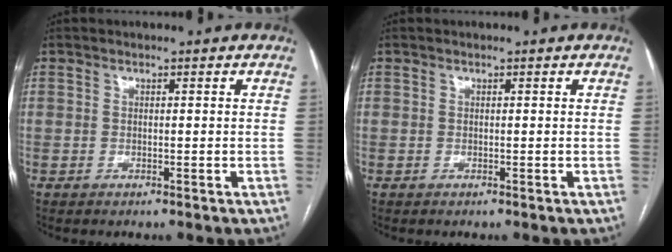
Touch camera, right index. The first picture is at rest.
{"total": 0.0}